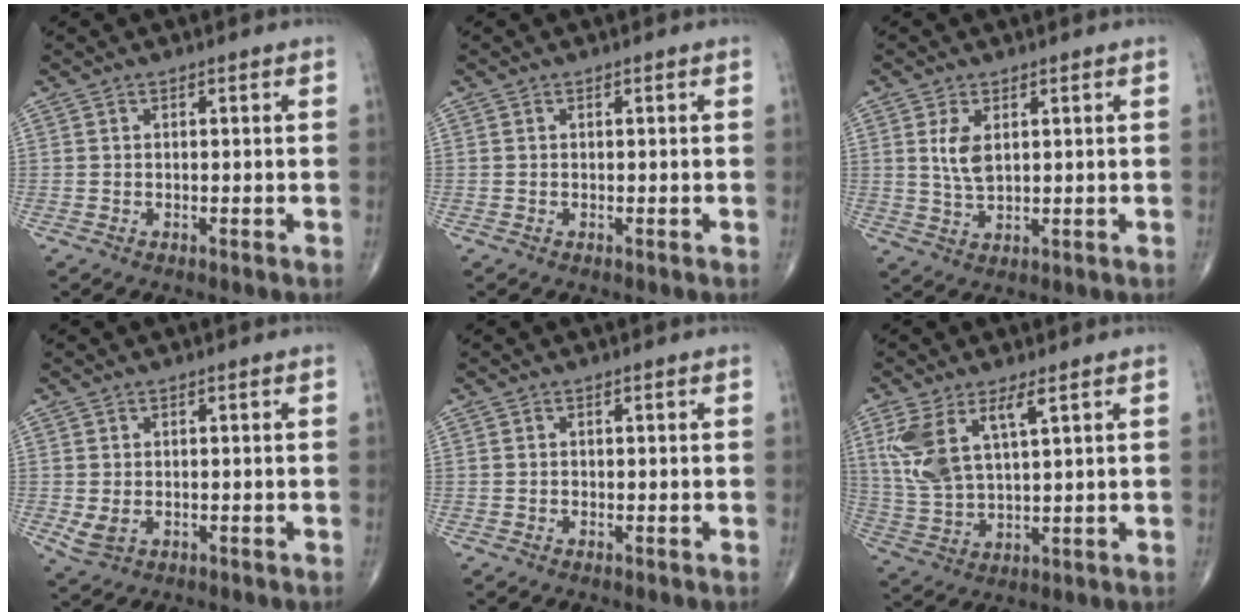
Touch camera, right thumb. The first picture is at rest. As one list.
[{"total": 0.0}, {"total": 4.6, "force": [1.4, 2.3, 3.7], "torque": [-0.070, -0.008, 0.034]}, {"total": 2.9, "force": [-0.3, 2.1, 2.0], "torque": [-0.043, -0.003, 0.005]}, {"total": 0.0}, {"total": 10.2, "force": [4.5, 3.9, 8.3], "torque": [-0.180, -0.016, 0.101]}]